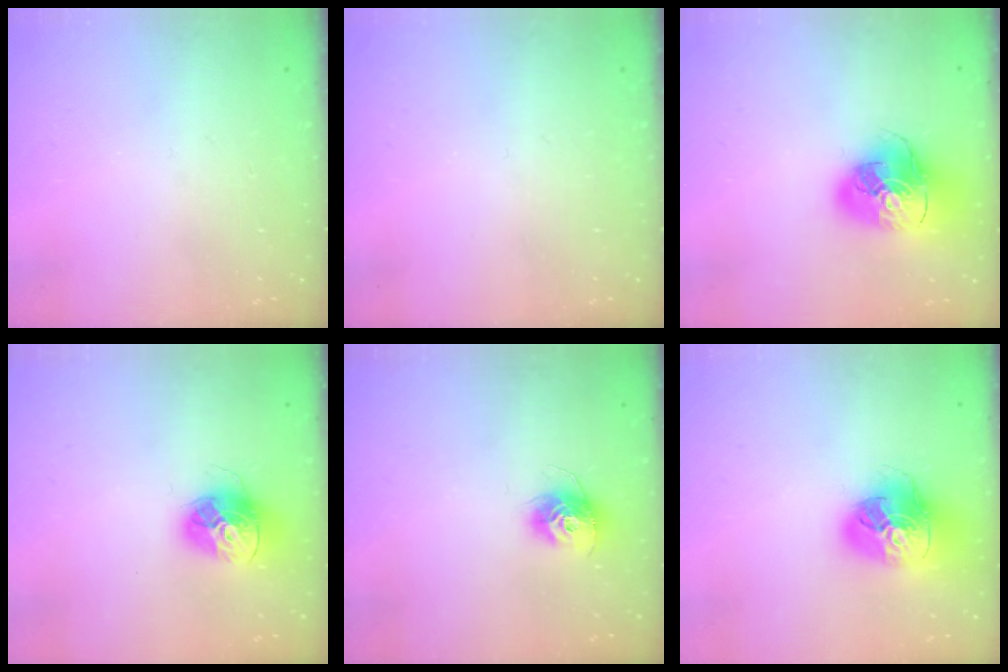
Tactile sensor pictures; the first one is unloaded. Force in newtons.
{"total": 0.0}
{"total": 17.4, "press": 17.2, "slide": 2.7}
{"total": 14.5, "press": 14.4, "slide": 1.5}
{"total": 11.0, "press": 11.0, "slide": 0.8}
{"total": 19.5, "press": 19.4, "slide": 2.2}